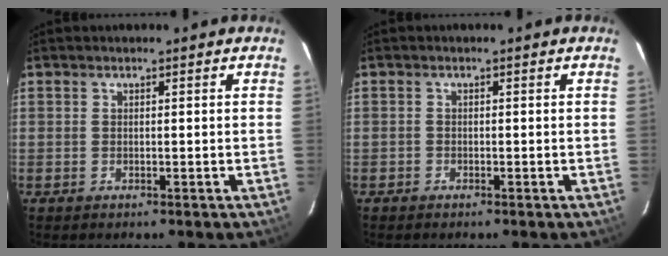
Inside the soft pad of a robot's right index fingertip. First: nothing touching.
{"total": 0.6, "force": [-0.5, 0.3, -0.1], "torque": [-0.001, 0.003, -0.011]}